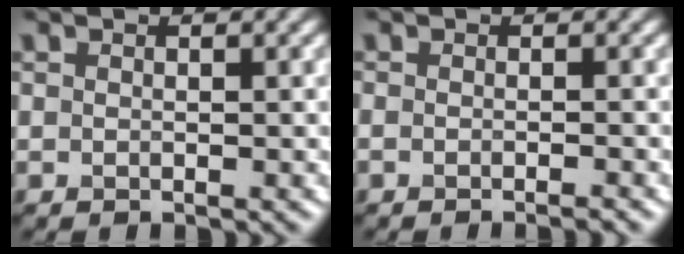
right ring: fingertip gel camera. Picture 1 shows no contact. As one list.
[{"total": 1.5, "force": [-1.0, 0.3, 1.1], "torque": [-0.008, -0.005, -0.022]}]